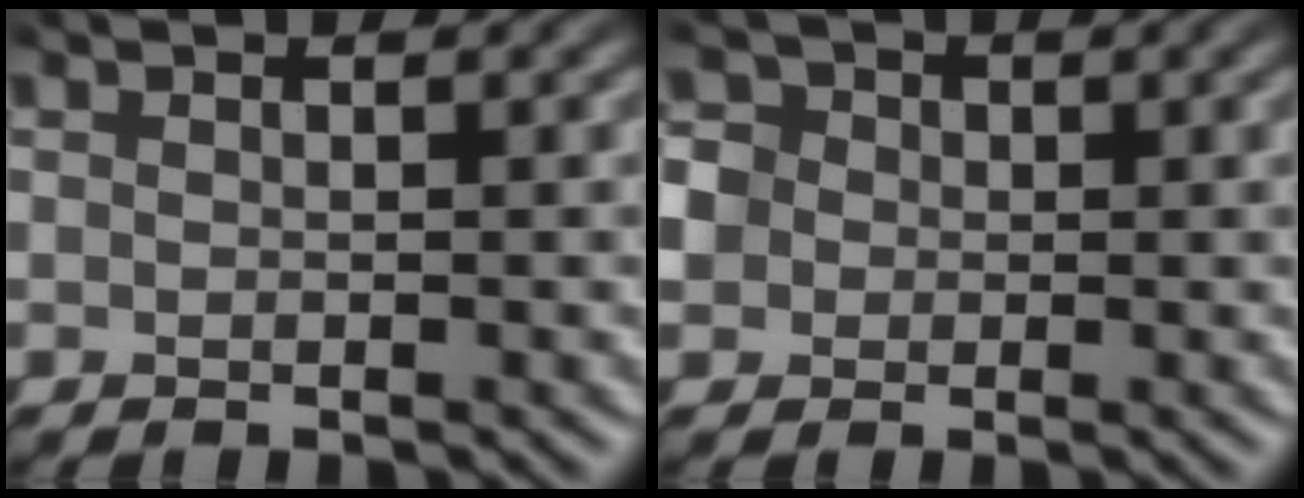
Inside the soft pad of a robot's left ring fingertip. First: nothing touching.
{"total": 2.8, "force": [-2.1, 0.7, -1.8], "torque": [0.012, -0.016, -0.021]}